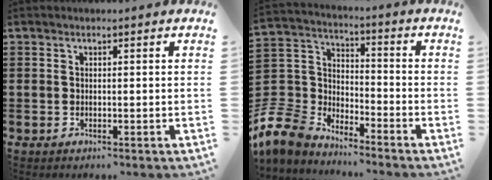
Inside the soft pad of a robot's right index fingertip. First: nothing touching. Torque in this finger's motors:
{"motor_torque": [-1.11, 1.04, -0.83, -0.21]}